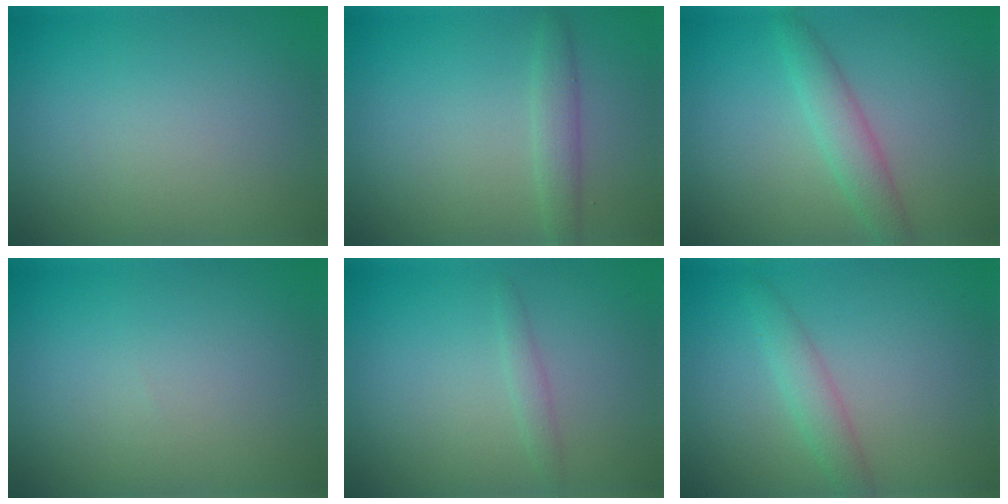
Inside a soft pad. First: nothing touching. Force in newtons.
{"total": 1.9, "press": 1.9, "slide": 0.0}
{"total": 2.7, "press": 2.7, "slide": 0.1}
{"total": 0.0}
{"total": 1.0, "press": 1.0, "slide": 0.1}
{"total": 2.2, "press": 2.2, "slide": 0.2}